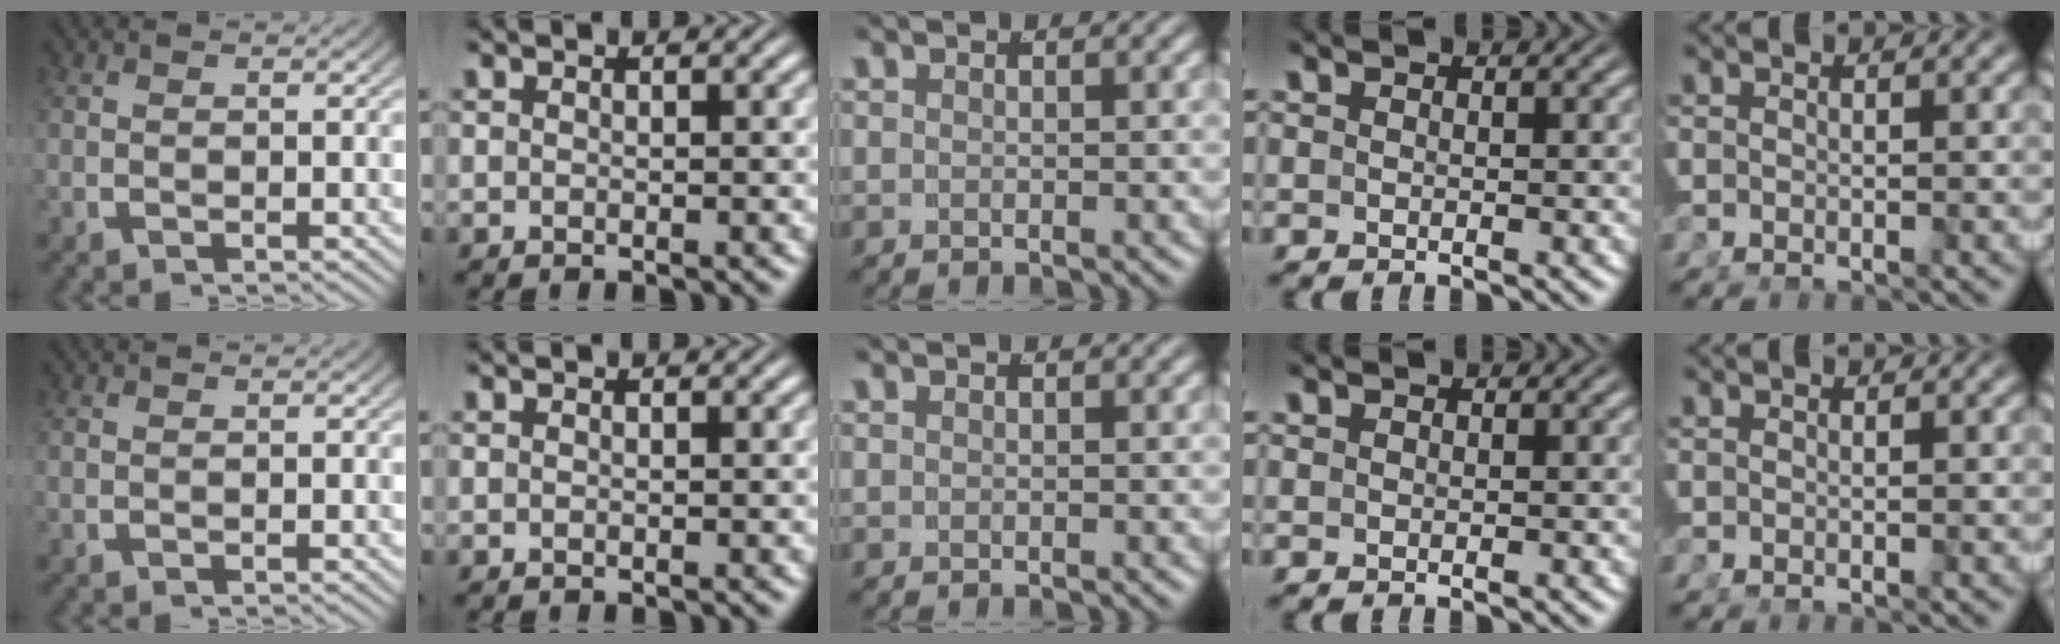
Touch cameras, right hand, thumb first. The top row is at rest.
{}